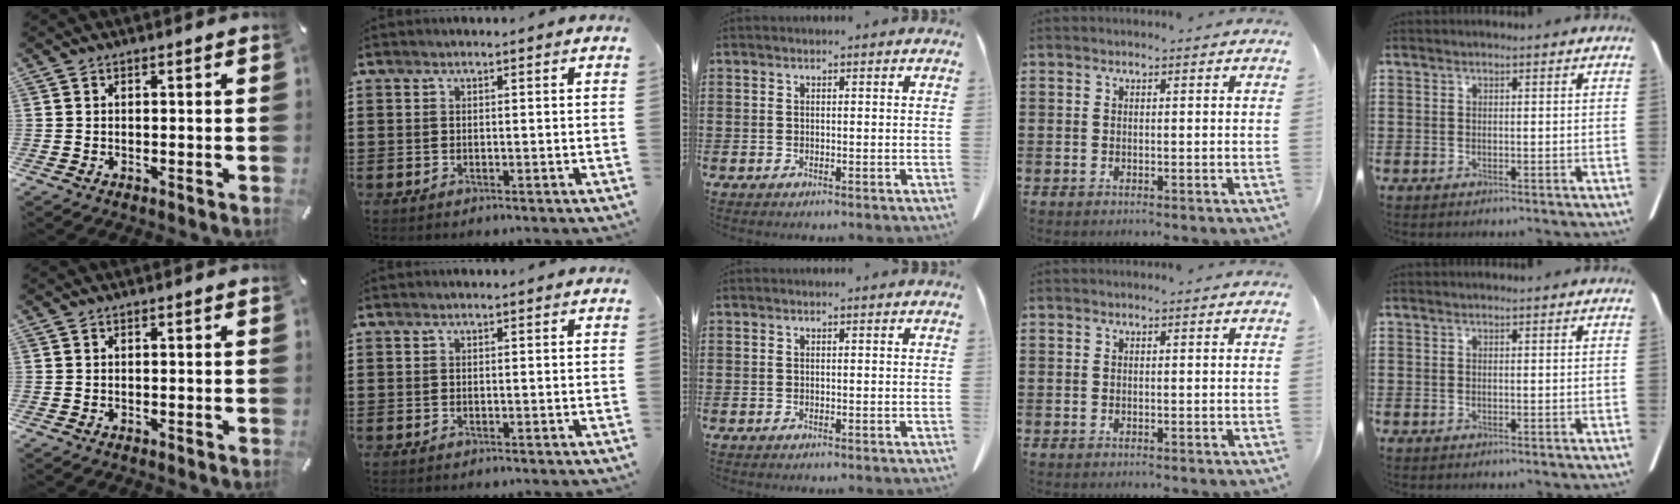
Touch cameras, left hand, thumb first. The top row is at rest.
{}